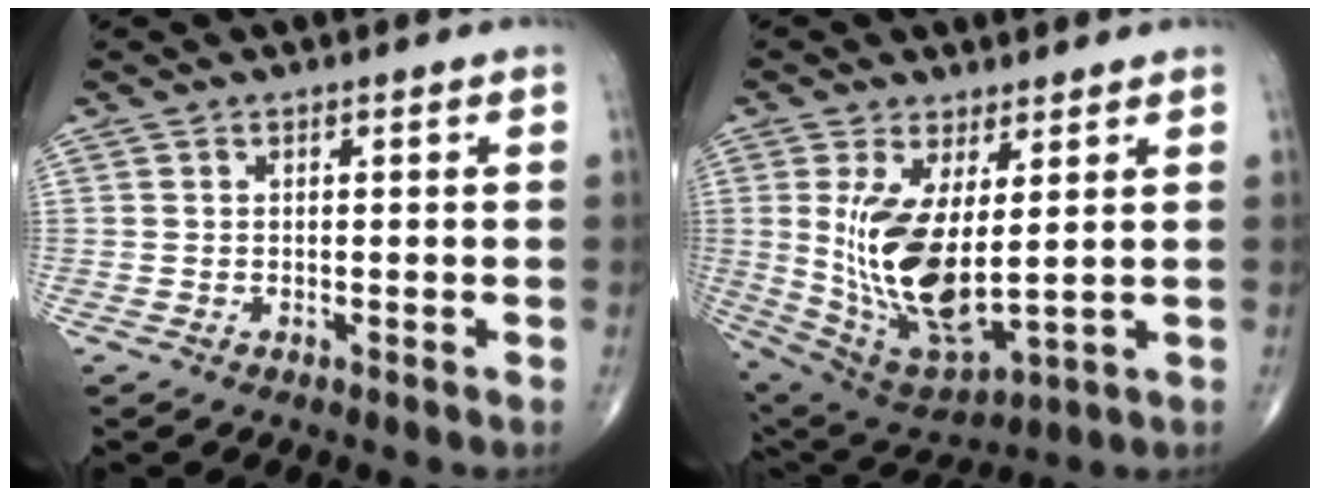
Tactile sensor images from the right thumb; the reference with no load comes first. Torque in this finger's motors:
{"motor_torque": [-0.97, 1.86, 1.51, 0.39, 0.56]}